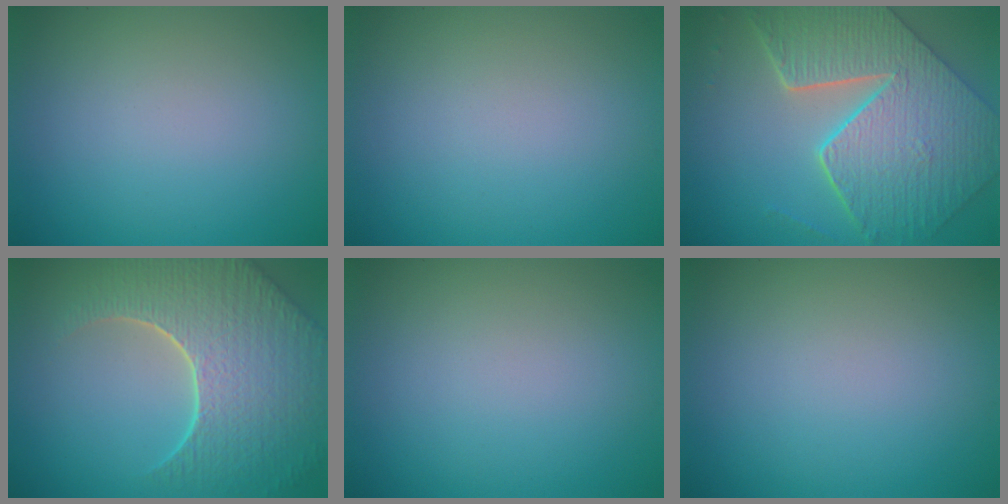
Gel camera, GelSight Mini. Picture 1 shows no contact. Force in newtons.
{"total": 0.0}
{"total": 9.3, "press": 6.8, "slide": 6.3}
{"total": 8.7, "press": 6.2, "slide": 6.1}
{"total": 0.0}
{"total": 0.0}